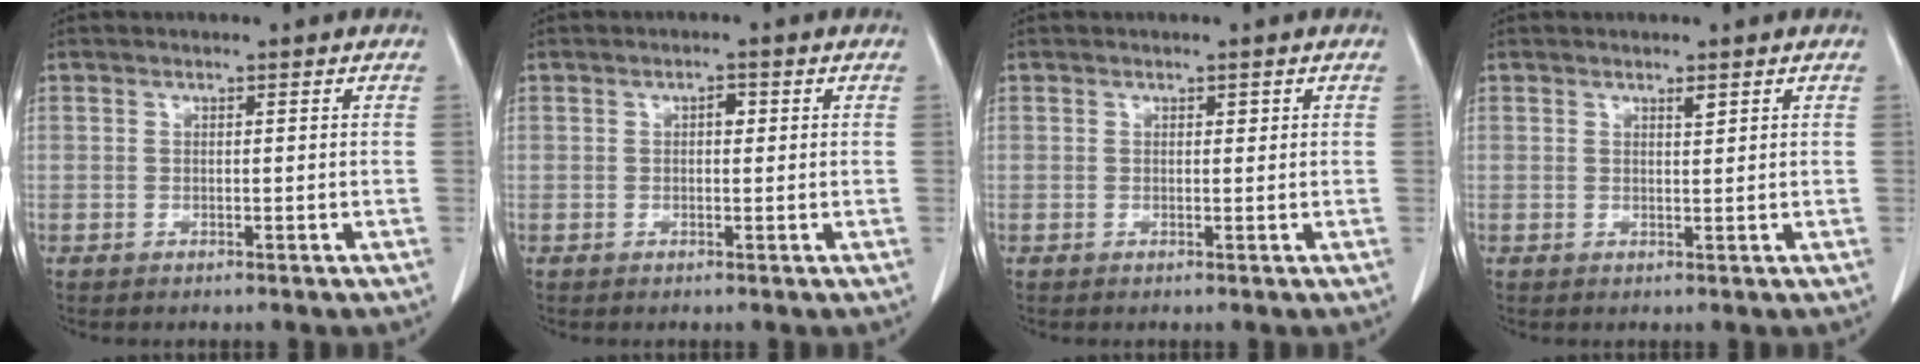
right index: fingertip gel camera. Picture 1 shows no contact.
{"total": 1.3, "force": [0.3, 0.7, 1.1], "torque": [-0.014, 0.004, 0.002]}
{"total": 0.5, "force": [0.3, 0.3, 0.3], "torque": [-0.001, 0.000, 0.003]}
{"total": 0.9, "force": [0.7, 0.1, 0.6], "torque": [-0.012, -0.005, 0.011]}